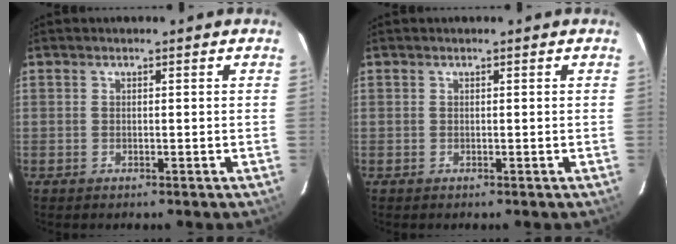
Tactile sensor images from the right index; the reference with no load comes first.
{"total": 0.0}